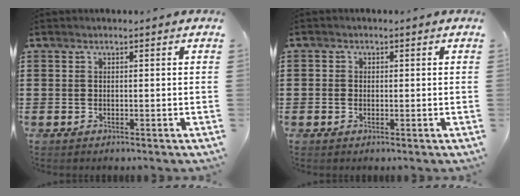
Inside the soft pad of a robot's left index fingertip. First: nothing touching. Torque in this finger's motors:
{"motor_torque": [-0.88, 1.26, -0.01, -0.01]}